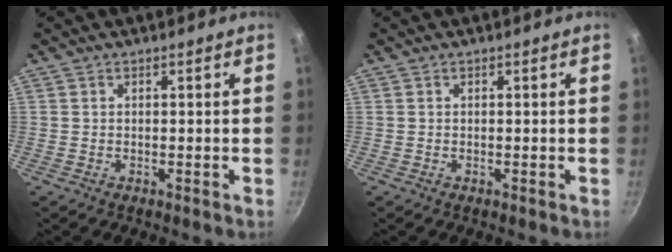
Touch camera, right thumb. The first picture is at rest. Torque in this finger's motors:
{"motor_torque": [0.01, 0.02, 0.05, 0.05, 0.03]}